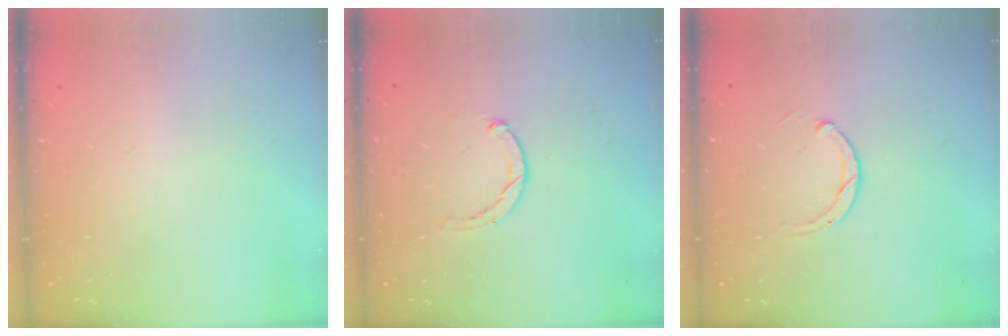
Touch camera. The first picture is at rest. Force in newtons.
{"total": 0.6, "press": 0.6, "slide": 0.2}
{"total": 2.5, "press": 2.5, "slide": 0.3}